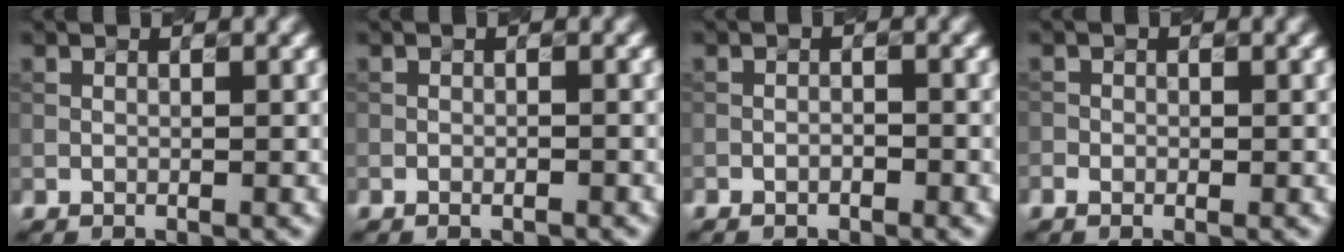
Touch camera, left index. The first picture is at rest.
{"total": 0.8, "force": [-0.6, 0.3, 0.5], "torque": [-0.007, -0.001, -0.009]}
{"total": 1.3, "force": [-0.9, 0.4, 0.9], "torque": [-0.016, 0.000, -0.016]}
{"total": 0.9, "force": [-0.4, 0.7, 0.4], "torque": [-0.005, -0.001, -0.007]}